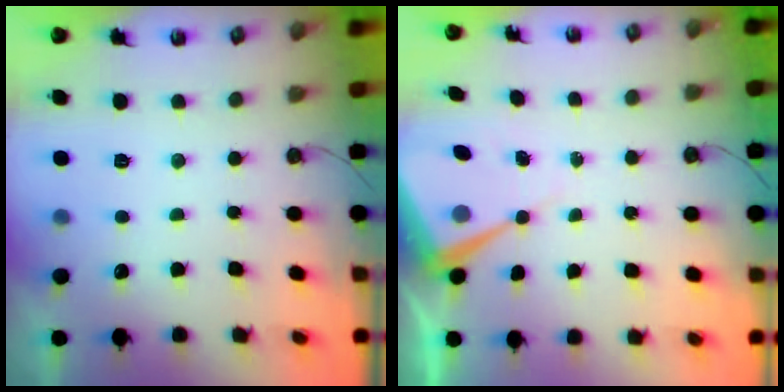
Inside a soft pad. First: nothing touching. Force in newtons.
{"total": 9.4, "press": 9.4, "slide": 0.7}